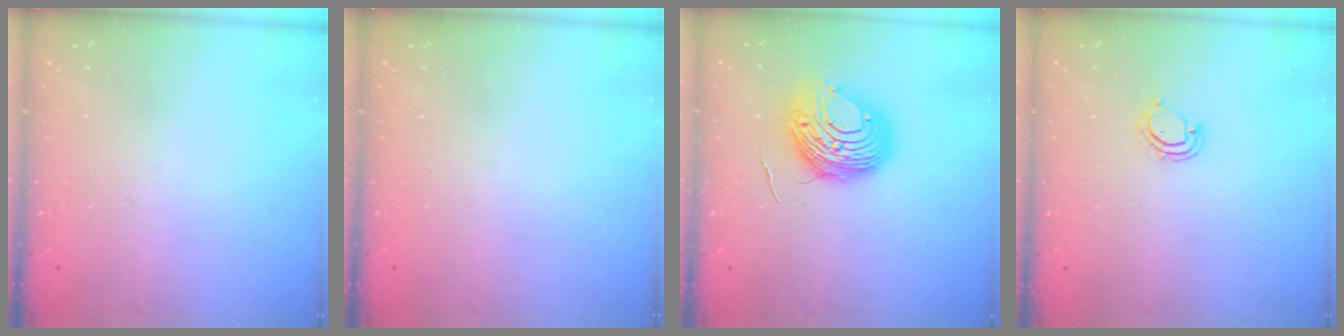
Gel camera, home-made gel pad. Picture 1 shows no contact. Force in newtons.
{"total": 0.0}
{"total": 11.2, "press": 11.2, "slide": 1.2}
{"total": 4.4, "press": 4.4, "slide": 0.2}